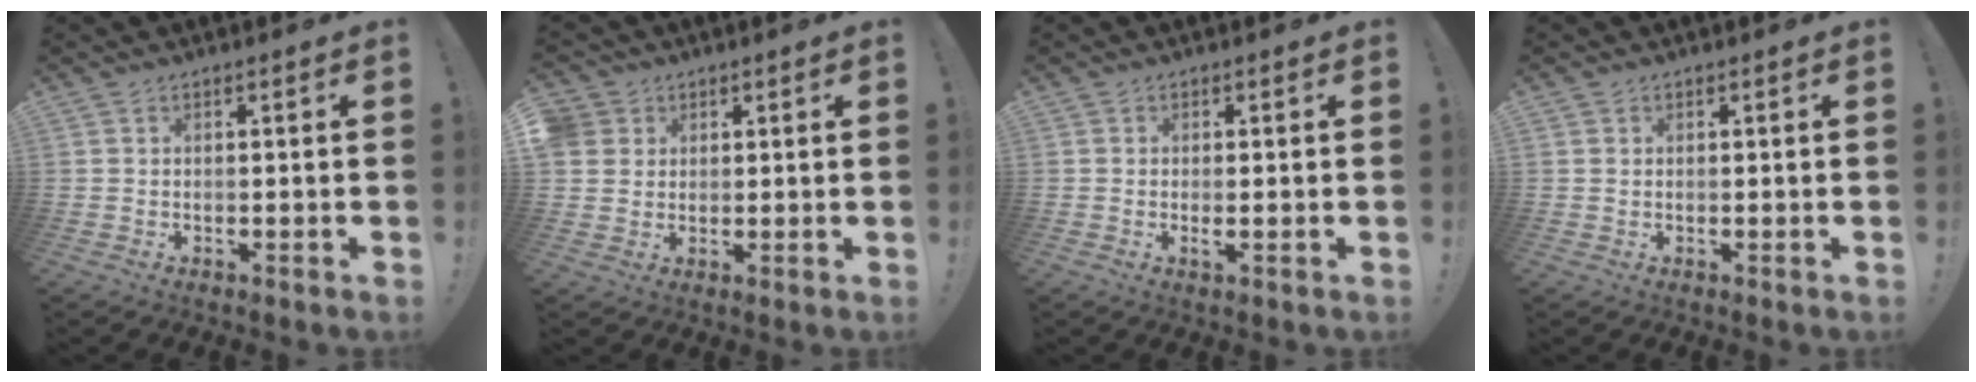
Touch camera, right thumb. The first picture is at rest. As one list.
[{"total": 5.0, "force": [2.3, 4.4, 0.8], "torque": [-0.023, -0.007, 0.047]}, {"total": 1.5, "force": [0.0, 0.1, 1.5], "torque": [-0.022, -0.004, -0.002]}, {"total": 0.8, "force": [0.6, 0.6, 0.0], "torque": [0.000, 0.000, 0.011]}]